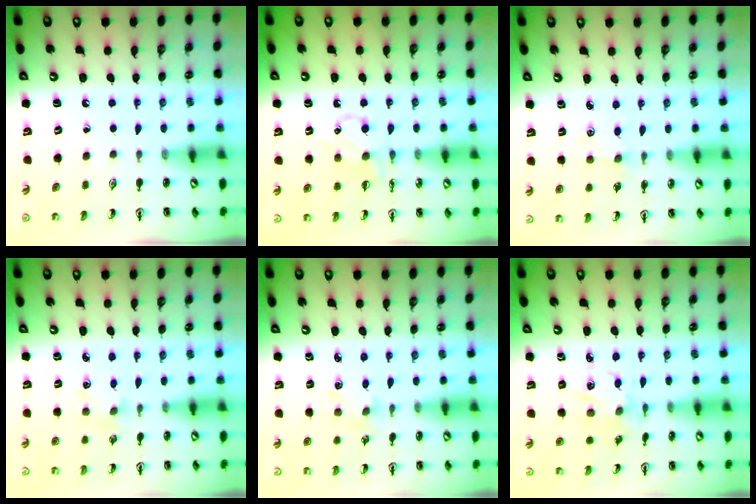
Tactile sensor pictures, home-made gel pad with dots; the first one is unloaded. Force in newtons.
{"total": 6.8, "press": 6.8, "slide": 0.9}
{"total": 1.2, "press": 1.2, "slide": 0.2}
{"total": 2.5, "press": 2.5, "slide": 0.3}
{"total": 1.8, "press": 1.8, "slide": 0.4}
{"total": 4.0, "press": 3.9, "slide": 1.0}